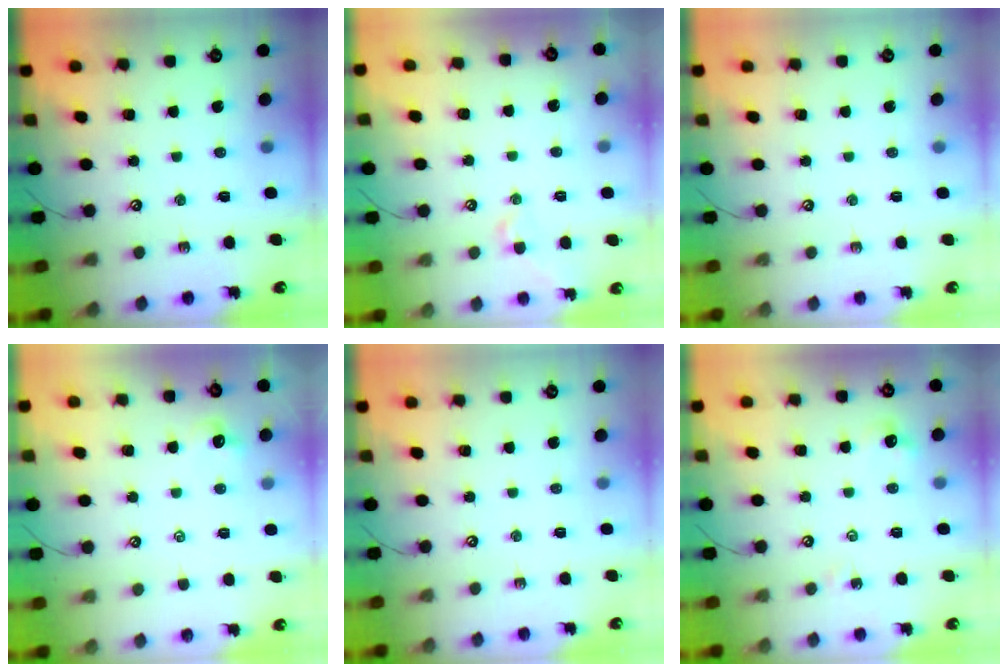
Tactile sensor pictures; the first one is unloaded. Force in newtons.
{"total": 1.9, "press": 1.9, "slide": 0.5}
{"total": 0.0}
{"total": 0.9, "press": 0.6, "slide": 0.6}
{"total": 0.0}
{"total": 6.0, "press": 5.9, "slide": 0.8}